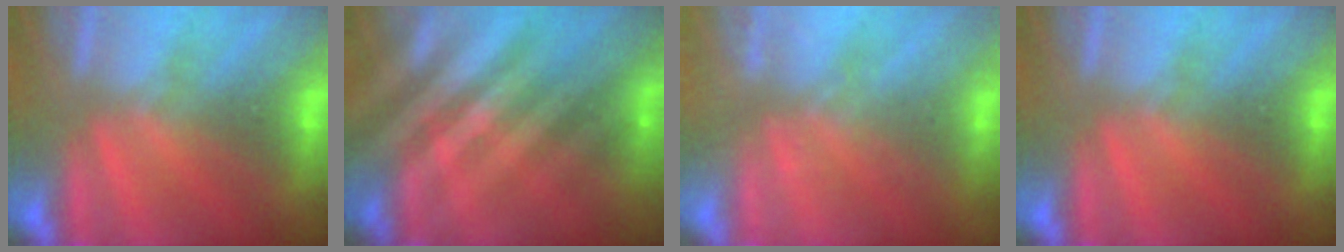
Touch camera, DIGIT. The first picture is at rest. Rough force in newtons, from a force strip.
{"total": 2.4}
{"total": 1.9}
{"total": 0.0}